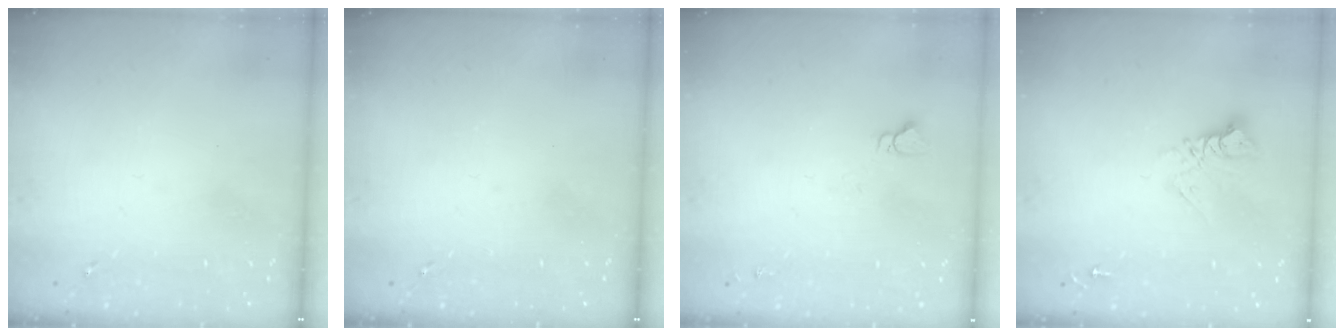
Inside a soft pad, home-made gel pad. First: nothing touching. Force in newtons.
{"total": 0.0}
{"total": 4.0, "press": 4.0, "slide": 0.4}
{"total": 9.3, "press": 9.3, "slide": 0.8}